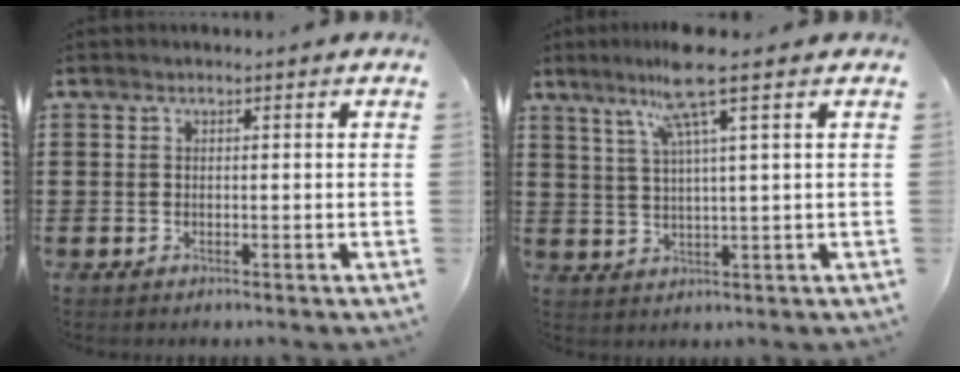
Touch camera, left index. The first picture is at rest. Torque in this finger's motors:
{"motor_torque": [1.05, -1.09, 0.70, 0.21]}